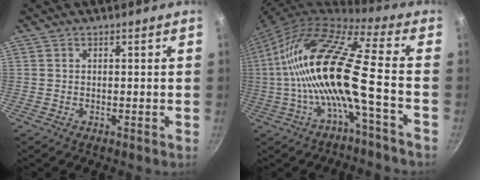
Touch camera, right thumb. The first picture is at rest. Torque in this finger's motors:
{"motor_torque": [0.23, 1.58, 2.76, 0.00, 0.82]}